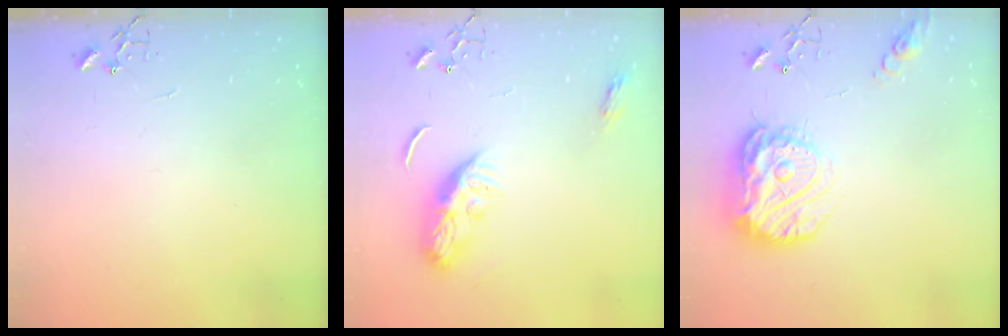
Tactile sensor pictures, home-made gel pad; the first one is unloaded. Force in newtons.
{"total": 11.2, "press": 11.2, "slide": 0.5}
{"total": 18.2, "press": 18.1, "slide": 1.7}